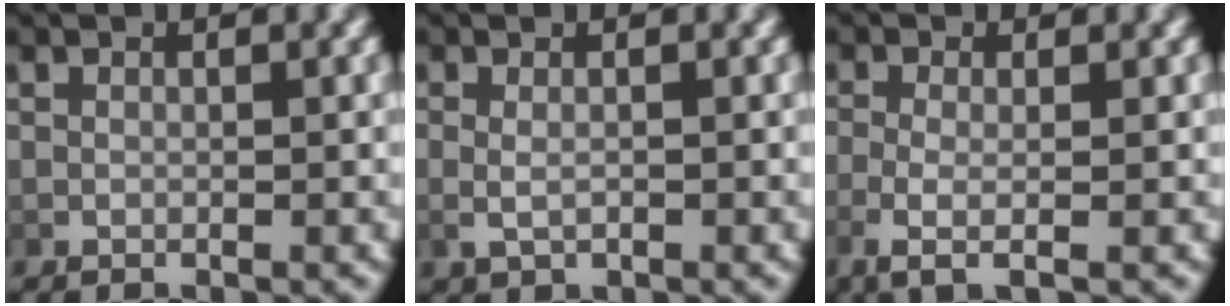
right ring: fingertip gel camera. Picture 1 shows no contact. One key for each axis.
{"total": 1.4, "fx": -0.2, "fy": 0.7, "fz": 1.3, "tx": -0.034, "ty": -0.009, "tz": 0.006}
{"total": 3.3, "fx": -0.9, "fy": 0.9, "fz": 3.0, "tx": -0.075, "ty": -0.016, "tz": -0.009}